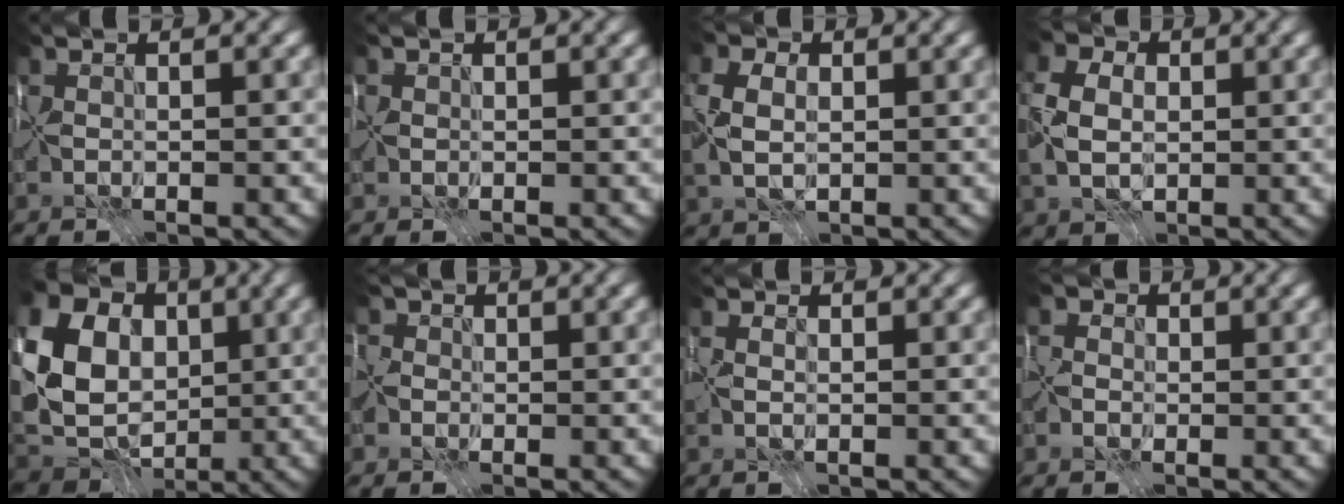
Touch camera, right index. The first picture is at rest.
{"total": 0.9, "force": [0.2, 0.9, -0.1], "torque": [0.010, -0.004, -0.003]}
{"total": 5.5, "force": [0.4, 4.2, 3.5], "torque": [-0.085, 0.019, -0.005]}
{"total": 7.0, "force": [0.3, 5.5, 4.3], "torque": [-0.106, 0.018, -0.011]}
{"total": 12.4, "force": [1.5, 9.6, 7.7], "torque": [-0.166, 0.005, 0.029]}
{"total": 4.3, "force": [0.7, 3.9, 1.8], "torque": [-0.027, 0.030, -0.036]}
{"total": 1.4, "force": [0.1, 1.0, 1.0], "torque": [-0.024, 0.013, -0.001]}
{"total": 4.3, "force": [0.7, 3.9, 1.5], "torque": [-0.004, 0.034, -0.027]}